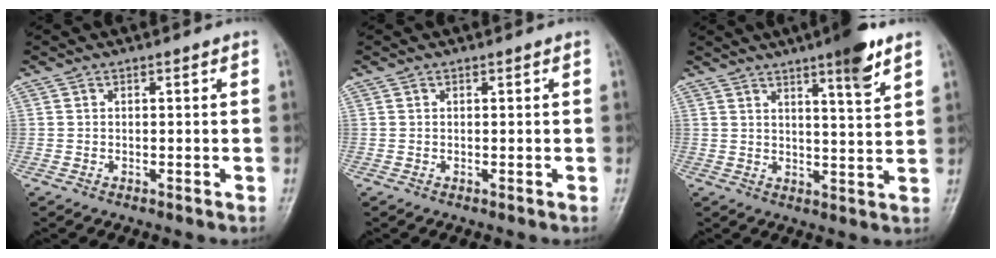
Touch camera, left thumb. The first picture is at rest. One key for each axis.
{"total": 0.0}
{"total": 8.3, "fx": 5.3, "fy": 0.8, "fz": 6.3, "tx": -0.088, "ty": -0.031, "tz": 0.077}